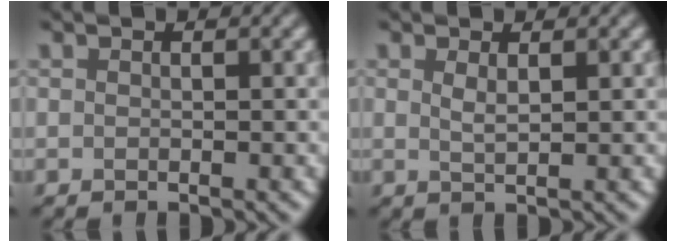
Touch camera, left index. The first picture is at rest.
{"total": 1.2, "force": [0.7, 0.3, 1.0], "torque": [-0.020, -0.001, 0.012]}